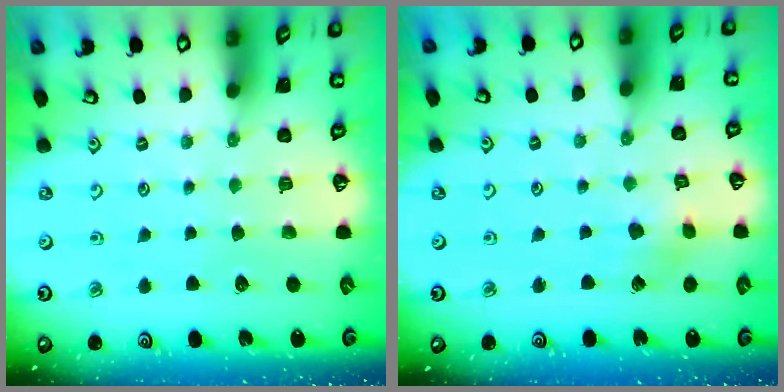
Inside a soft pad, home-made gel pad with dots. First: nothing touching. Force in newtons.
{"total": 3.8, "press": 3.8, "slide": 0.4}